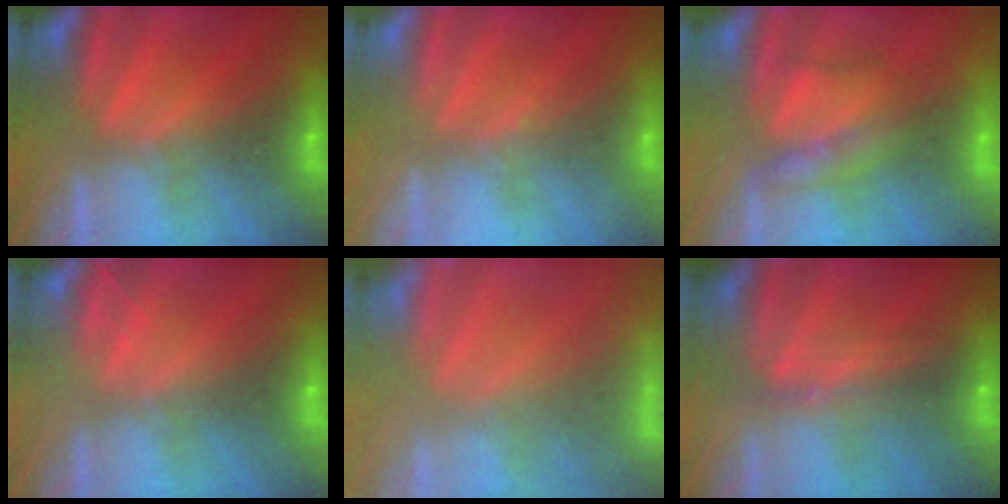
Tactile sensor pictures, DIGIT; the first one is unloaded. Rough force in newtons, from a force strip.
{"total": 2.3}
{"total": 2.2}
{"total": 2.0}
{"total": 7.3}
{"total": 2.4}